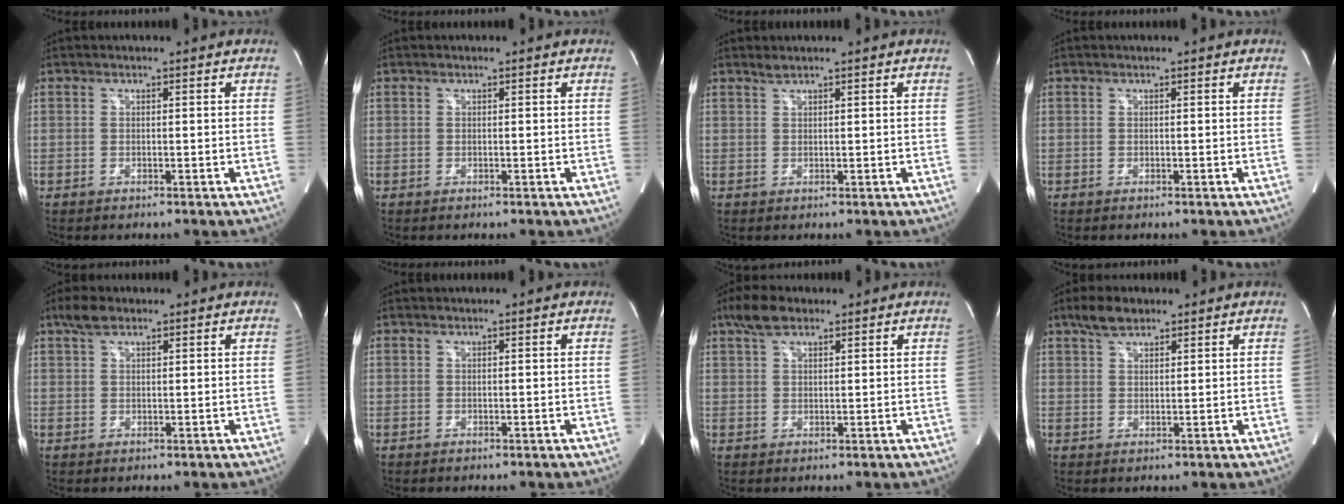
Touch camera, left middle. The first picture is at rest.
{"total": 0.0}
{"total": 0.9, "force": [0.9, -0.2, 0.3], "torque": [-0.008, 0.003, 0.022]}
{"total": 0.0}
{"total": 3.1, "force": [2.3, 1.3, 1.7], "torque": [-0.041, 0.012, 0.045]}
{"total": 0.0}
{"total": 4.7, "force": [3.3, 1.9, 2.8], "torque": [-0.064, 0.016, 0.066]}
{"total": 4.3, "force": [3.3, 1.7, 2.2], "torque": [-0.052, 0.010, 0.064]}